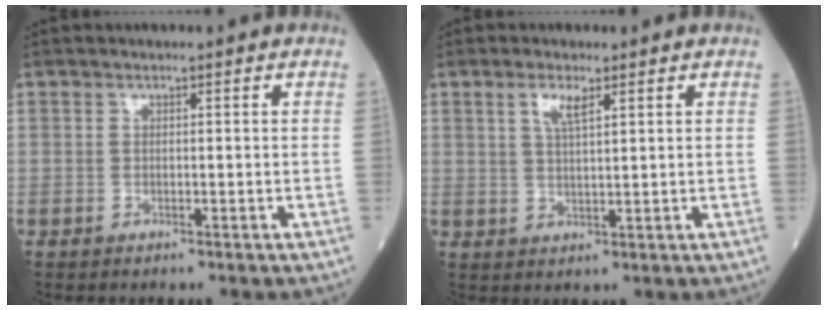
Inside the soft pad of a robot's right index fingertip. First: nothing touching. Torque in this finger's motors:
{"motor_torque": [0.32, 0.21, 0.18, 0.06]}